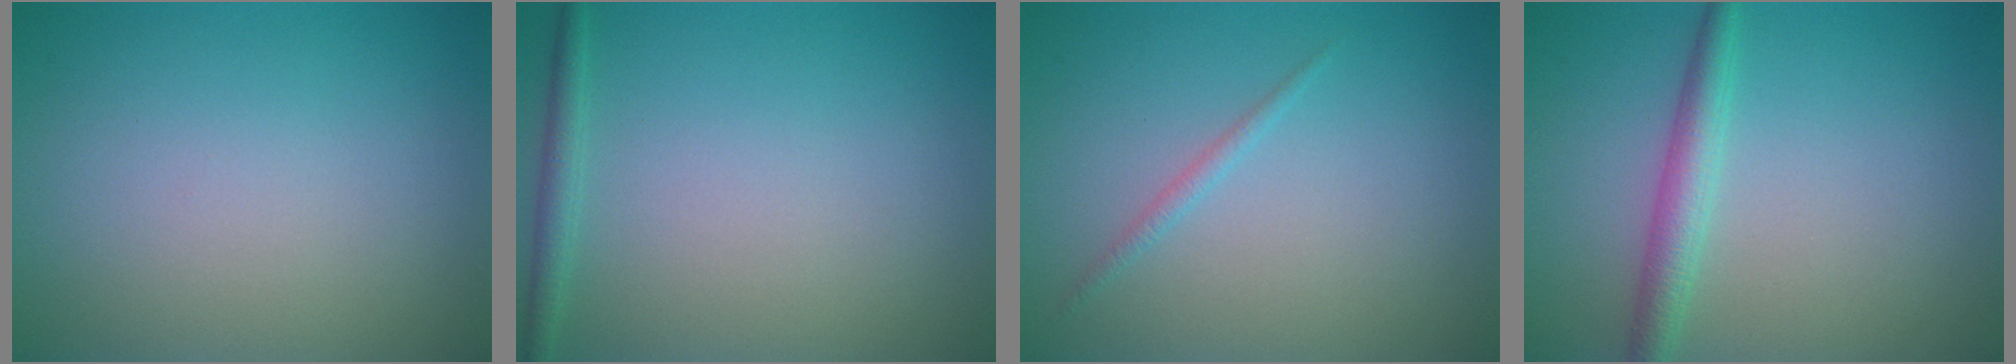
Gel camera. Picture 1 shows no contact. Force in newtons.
{"total": 1.4, "press": 1.4, "slide": 0.1}
{"total": 0.8, "press": 0.8, "slide": 0.1}
{"total": 2.7, "press": 2.7, "slide": 0.0}